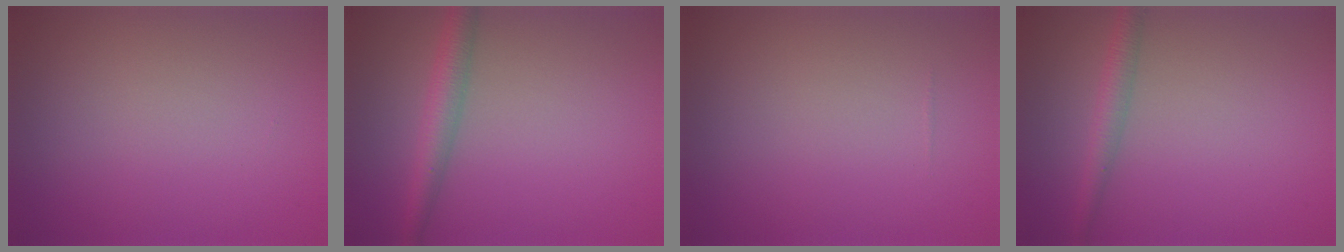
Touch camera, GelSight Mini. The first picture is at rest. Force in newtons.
{"total": 3.0, "press": 3.0, "slide": 0.1}
{"total": 0.0}
{"total": 2.0, "press": 2.0, "slide": 0.1}